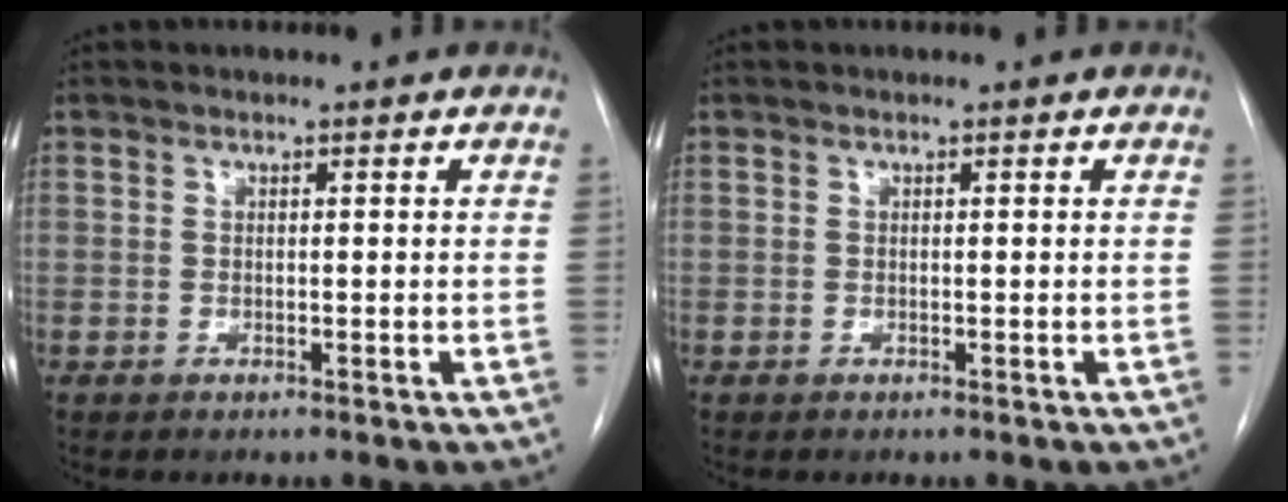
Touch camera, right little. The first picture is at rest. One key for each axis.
{"total": 0.0}